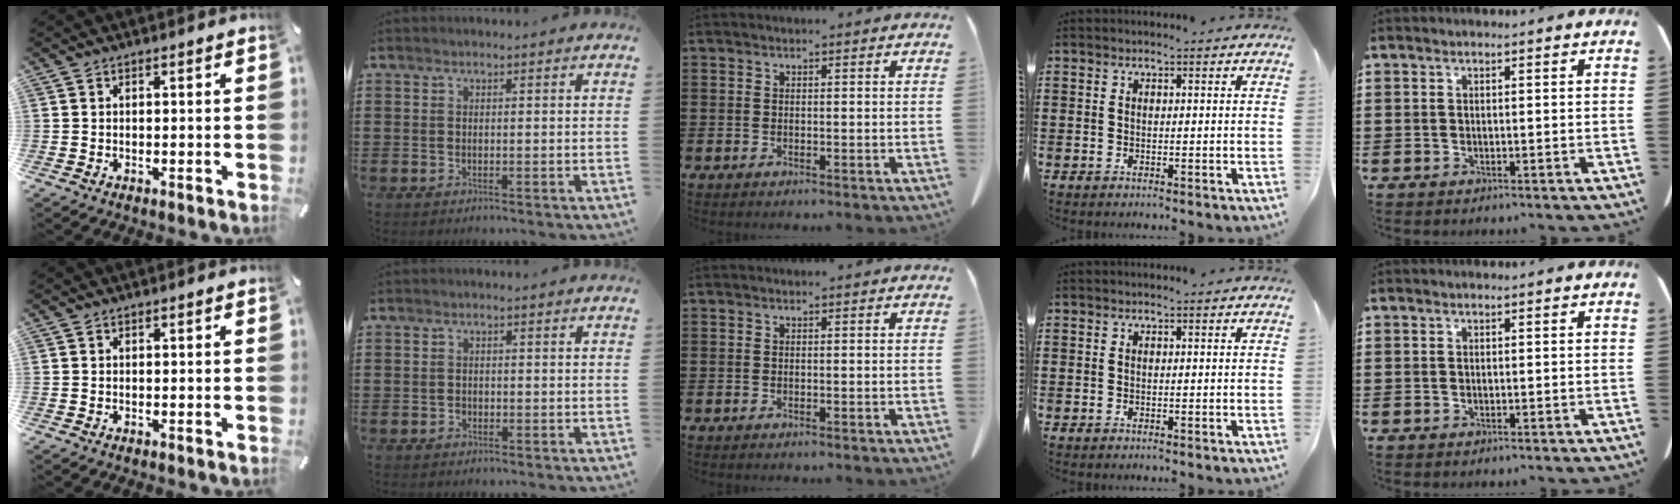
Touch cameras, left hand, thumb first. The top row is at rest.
{"index": {"total": 0.7, "force": [-0.4, 0.6, 0.1], "torque": [-0.006, 0.003, -0.010]}}